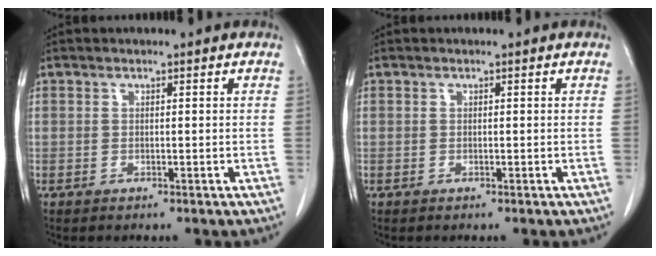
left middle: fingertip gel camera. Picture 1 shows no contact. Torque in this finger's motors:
{"motor_torque": [0.30, -0.28, 0.02, 0.00]}